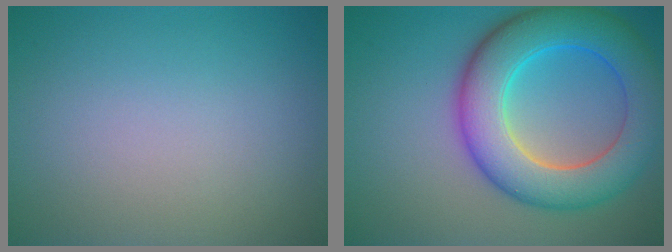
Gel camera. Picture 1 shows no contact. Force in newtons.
{"total": 9.5, "press": 9.5, "slide": 0.4}